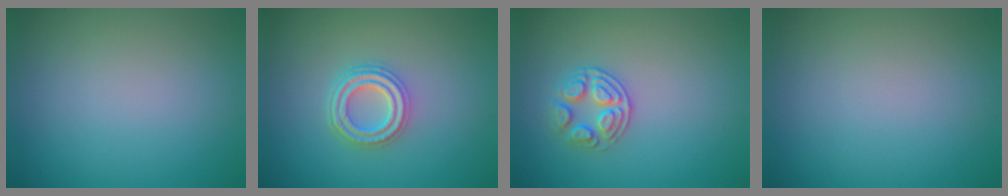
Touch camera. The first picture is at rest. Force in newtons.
{"total": 3.7, "press": 2.9, "slide": 2.3}
{"total": 2.6, "press": 2.5, "slide": 0.8}
{"total": 0.0}